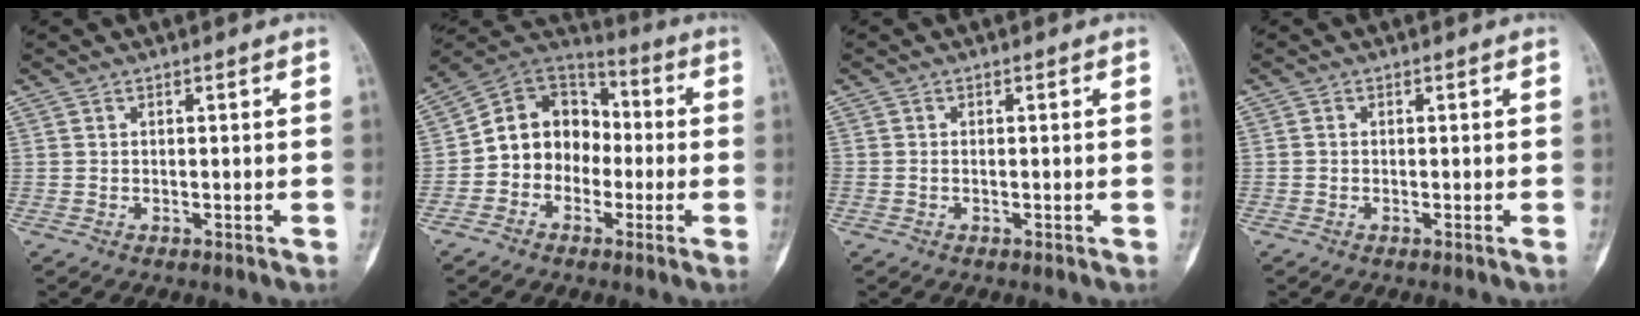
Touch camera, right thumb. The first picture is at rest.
{"total": 13.2, "force": [-1.9, 11.0, 7.1], "torque": [-0.076, 0.047, -0.048]}
{"total": 0.6, "force": [-0.2, 0.4, 0.4], "torque": [-0.007, 0.003, -0.005]}
{"total": 0.6, "force": [-0.2, 0.4, 0.4], "torque": [-0.003, 0.001, -0.006]}